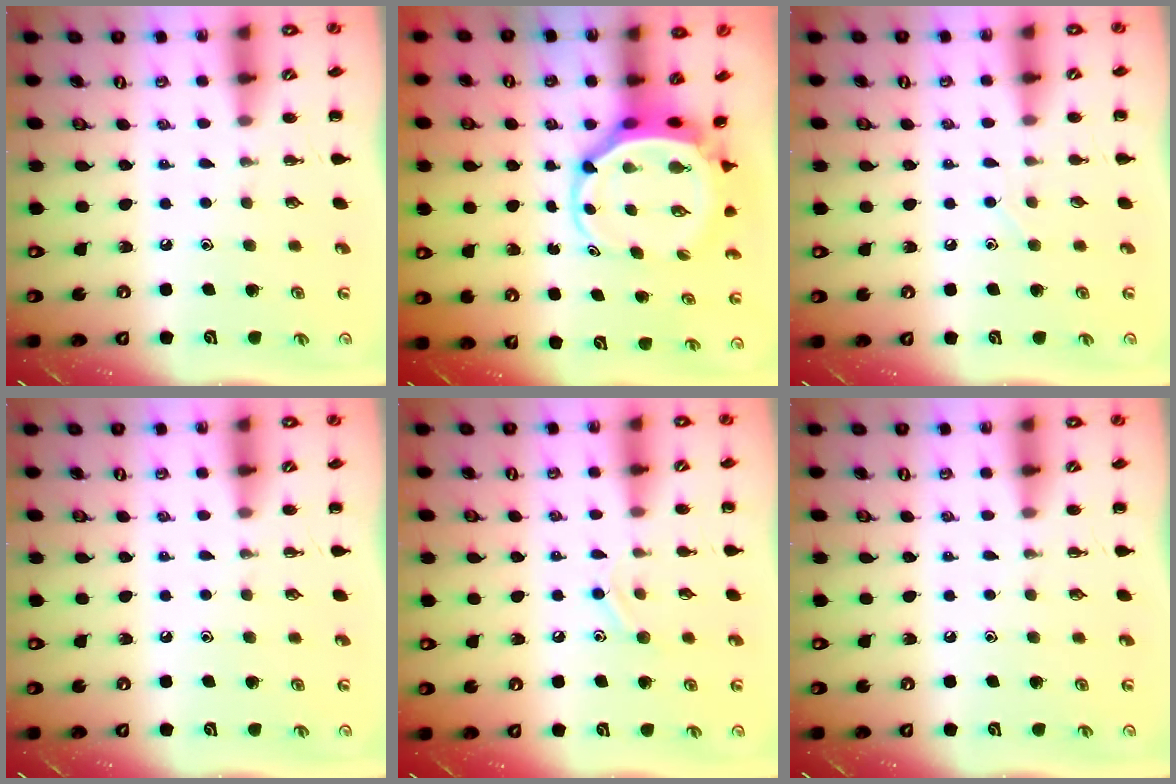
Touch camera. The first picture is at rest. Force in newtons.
{"total": 5.6, "press": 5.4, "slide": 1.2}
{"total": 2.9, "press": 2.7, "slide": 0.9}
{"total": 0.0}
{"total": 7.3, "press": 7.1, "slide": 1.4}
{"total": 0.0}